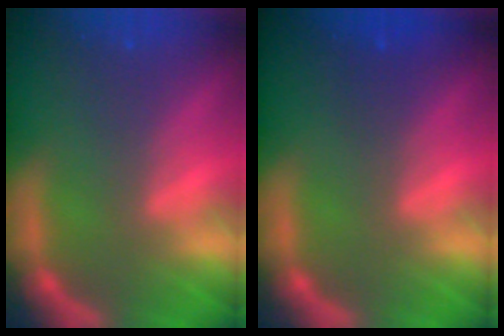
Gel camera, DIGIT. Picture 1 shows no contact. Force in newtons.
{"total": 1.0}